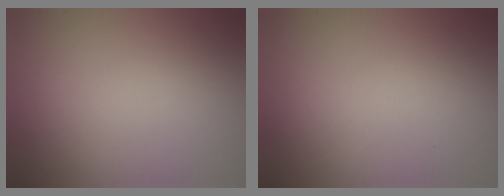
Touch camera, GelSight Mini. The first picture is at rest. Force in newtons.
{"total": 0.0}